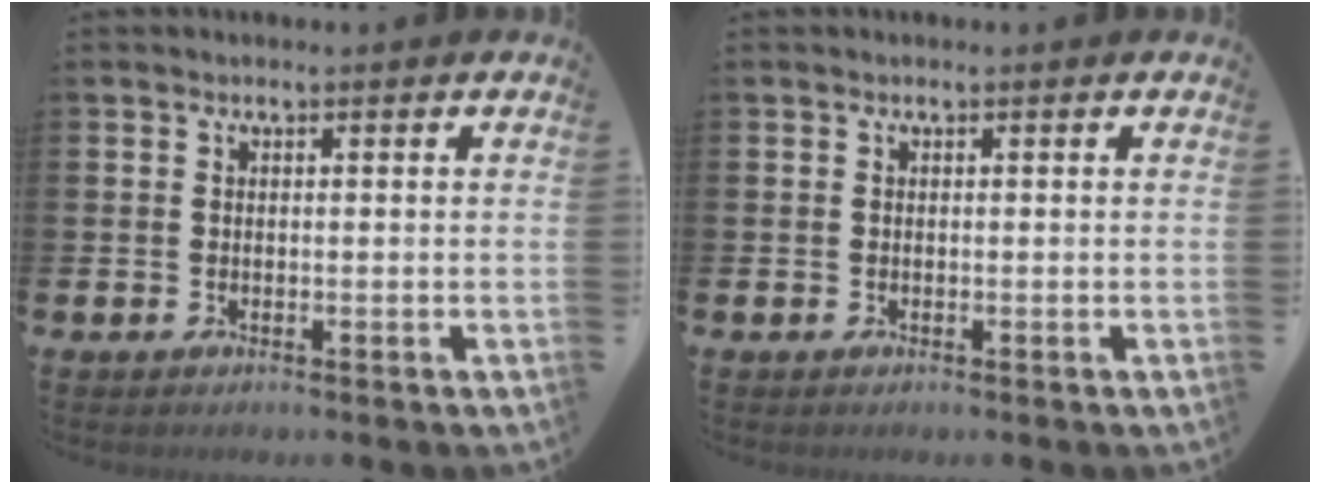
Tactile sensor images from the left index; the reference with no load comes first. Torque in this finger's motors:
{"motor_torque": [0.00, 0.02, 0.00, -0.01]}